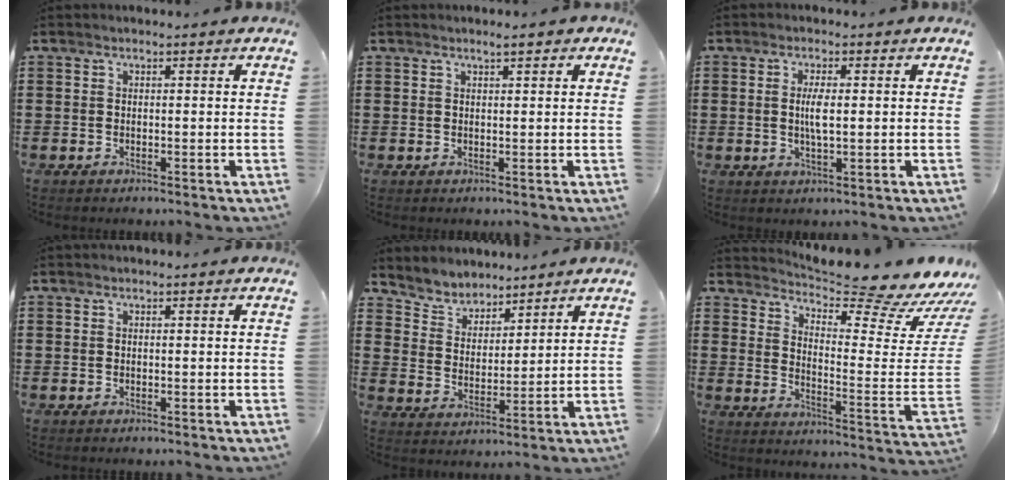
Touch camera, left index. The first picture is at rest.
{"total": 1.9, "force": [1.3, 0.3, 1.4], "torque": [-0.021, 0.000, 0.022]}
{"total": 3.4, "force": [0.3, 0.9, 3.2], "torque": [-0.071, -0.002, 0.002]}
{"total": 0.0}
{"total": 4.7, "force": [4.3, 1.7, -0.4], "torque": [-0.020, -0.018, 0.077]}
{"total": 7.3, "force": [6.5, 0.4, 3.4], "torque": [-0.068, -0.074, 0.103]}